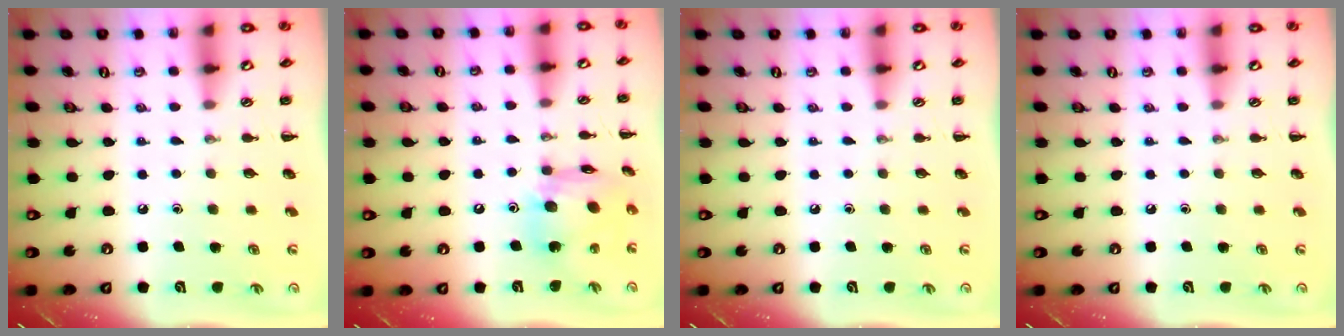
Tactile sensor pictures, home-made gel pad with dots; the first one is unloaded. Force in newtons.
{"total": 14.1, "press": 14.1, "slide": 1.1}
{"total": 0.0}
{"total": 0.0}